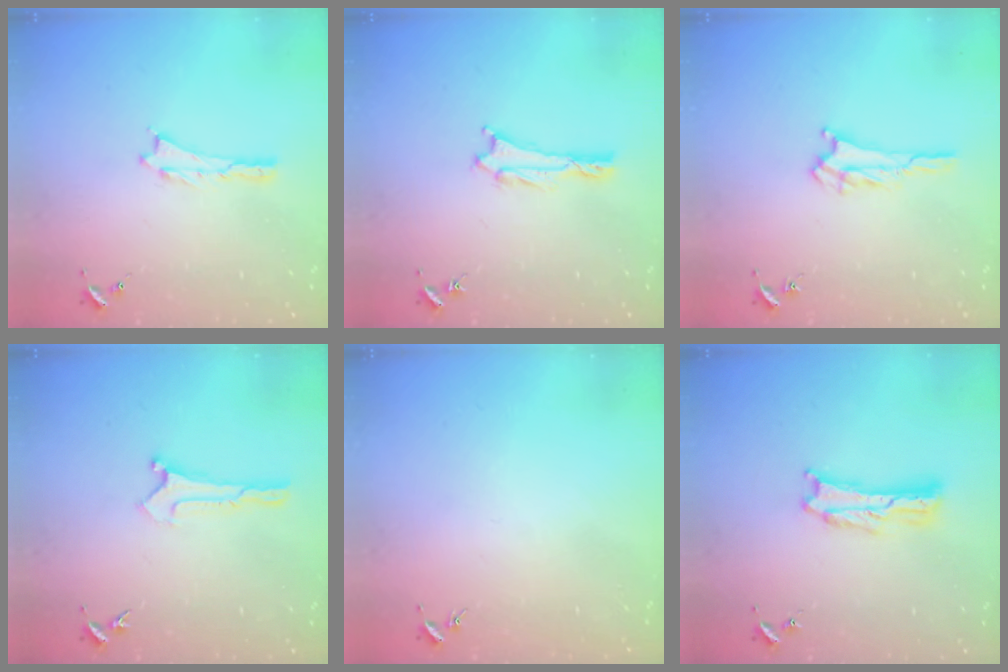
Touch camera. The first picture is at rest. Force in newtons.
{"total": 1.0, "press": 1.0, "slide": 0.2}
{"total": 1.7, "press": 1.7, "slide": 0.2}
{"total": 0.0}
{"total": 0.0}
{"total": 1.6, "press": 1.6, "slide": 0.3}